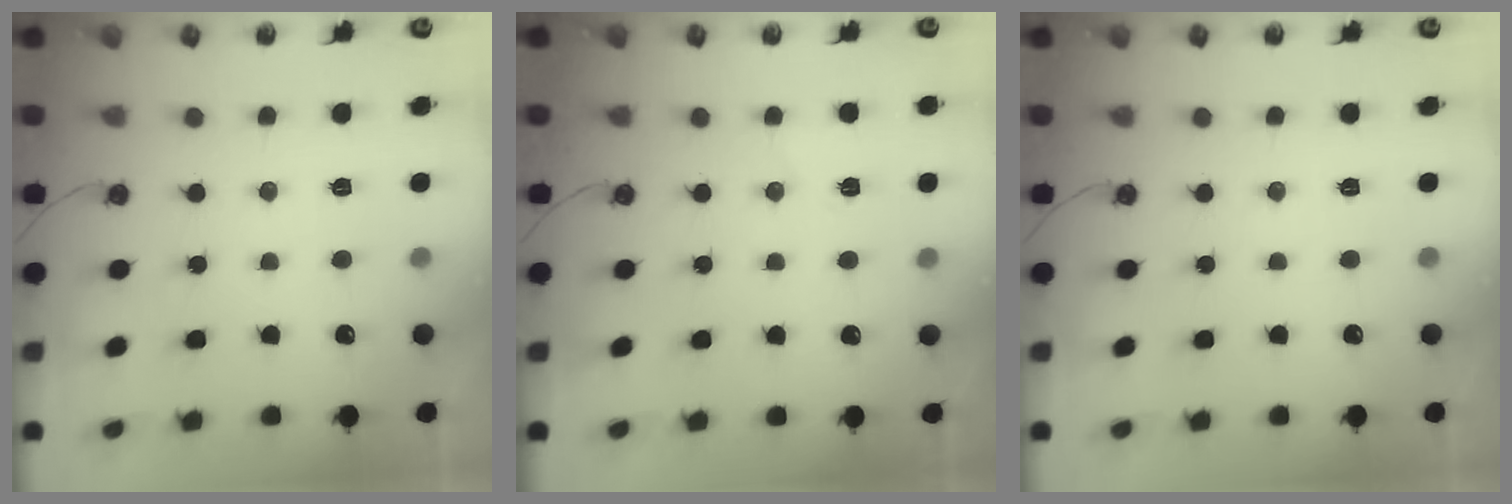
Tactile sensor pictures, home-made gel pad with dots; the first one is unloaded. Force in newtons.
{"total": 4.4, "press": 3.9, "slide": 2.0}
{"total": 0.0}